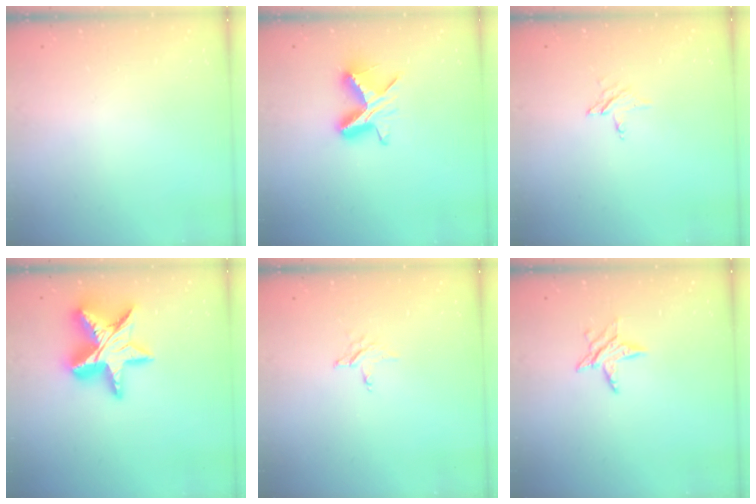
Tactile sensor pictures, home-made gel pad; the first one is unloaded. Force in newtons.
{"total": 9.4, "press": 9.4, "slide": 0.3}
{"total": 3.7, "press": 3.6, "slide": 0.3}
{"total": 18.7, "press": 18.6, "slide": 1.8}
{"total": 3.1, "press": 3.1, "slide": 0.3}
{"total": 5.7, "press": 5.7, "slide": 0.3}